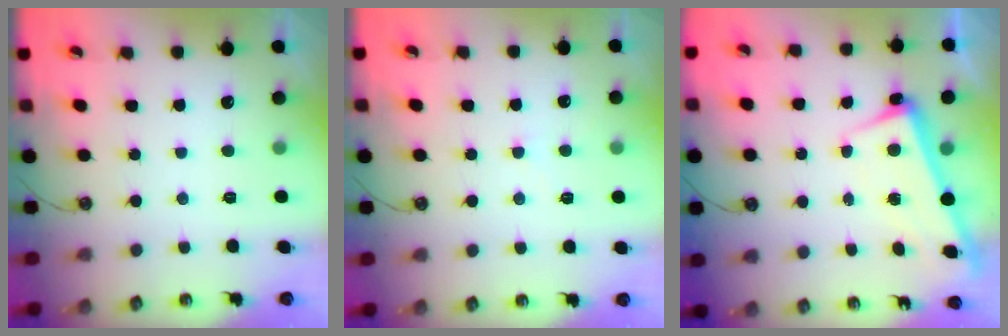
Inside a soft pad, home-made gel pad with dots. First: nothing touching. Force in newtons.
{"total": 1.4, "press": 1.3, "slide": 0.4}
{"total": 2.3, "press": 2.2, "slide": 0.7}